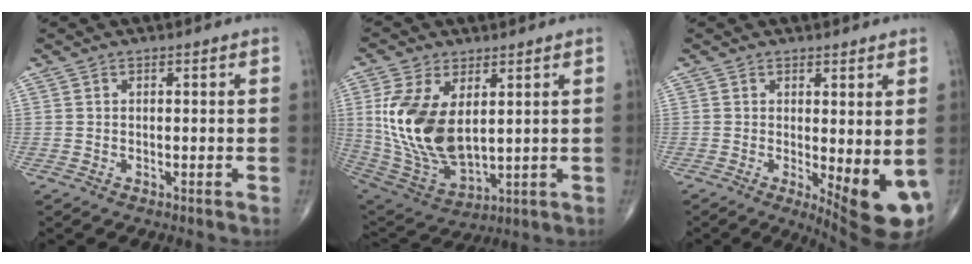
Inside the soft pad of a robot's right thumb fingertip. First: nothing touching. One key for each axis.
{"total": 17.1, "fx": 3.1, "fy": 9.4, "fz": 14.0, "tx": -0.280, "ty": -0.021, "tz": 0.079}
{"total": 10.1, "fx": -1.5, "fy": 3.0, "fz": 9.6, "tx": -0.123, "ty": -0.024, "tz": -0.012}